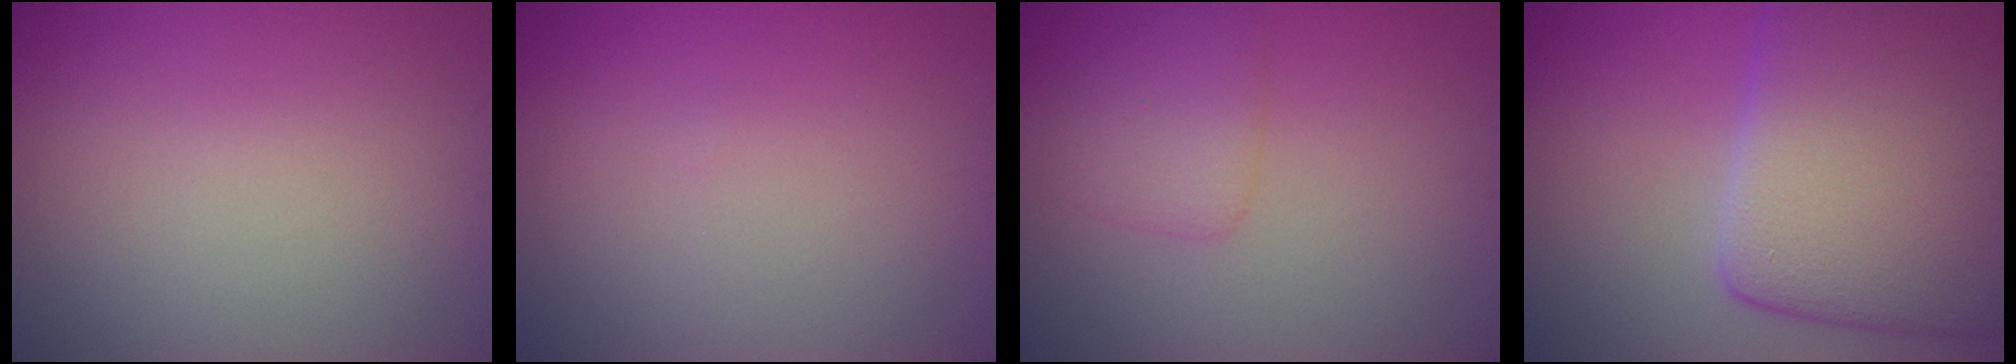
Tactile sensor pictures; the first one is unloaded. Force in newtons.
{"total": 0.0}
{"total": 2.5, "press": 2.5, "slide": 0.1}
{"total": 14.8, "press": 14.8, "slide": 1.2}